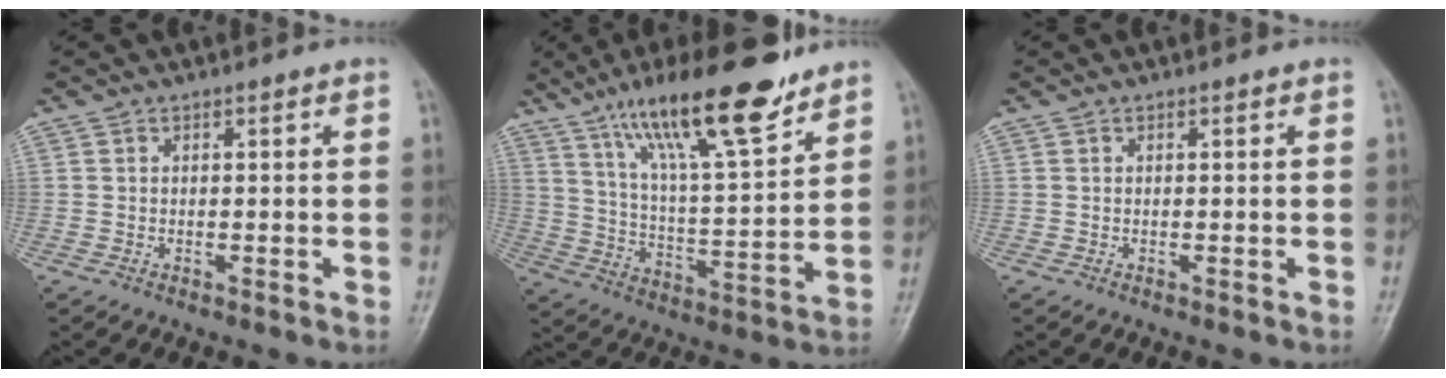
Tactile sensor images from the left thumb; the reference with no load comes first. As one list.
[{"total": 19.9, "force": [13.6, 4.5, 13.9], "torque": [-0.209, -0.059, 0.235]}, {"total": 0.0}]